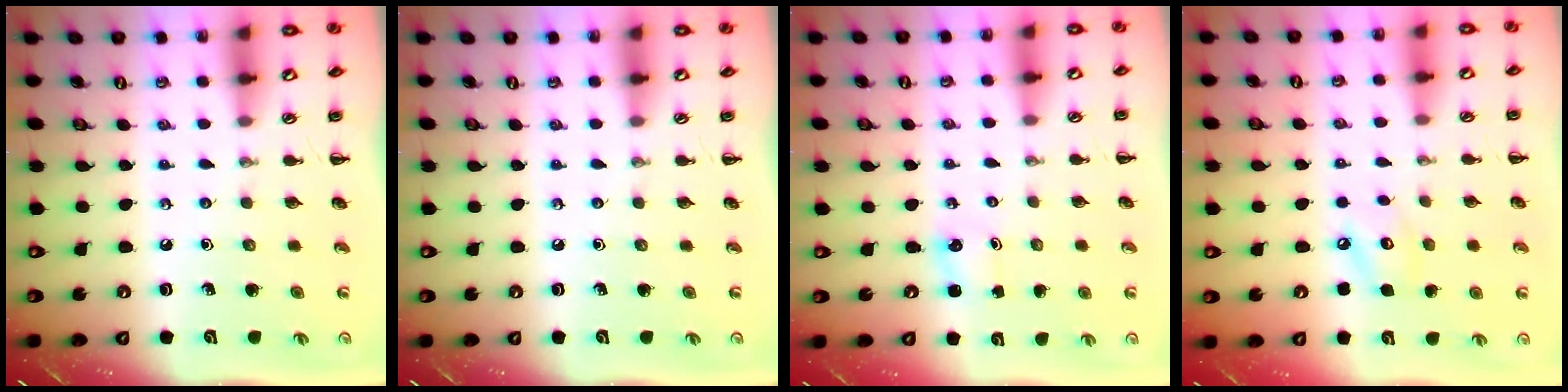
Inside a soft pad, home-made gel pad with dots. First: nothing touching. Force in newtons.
{"total": 0.0}
{"total": 1.2, "press": 1.2, "slide": 0.2}
{"total": 5.4, "press": 5.3, "slide": 0.8}